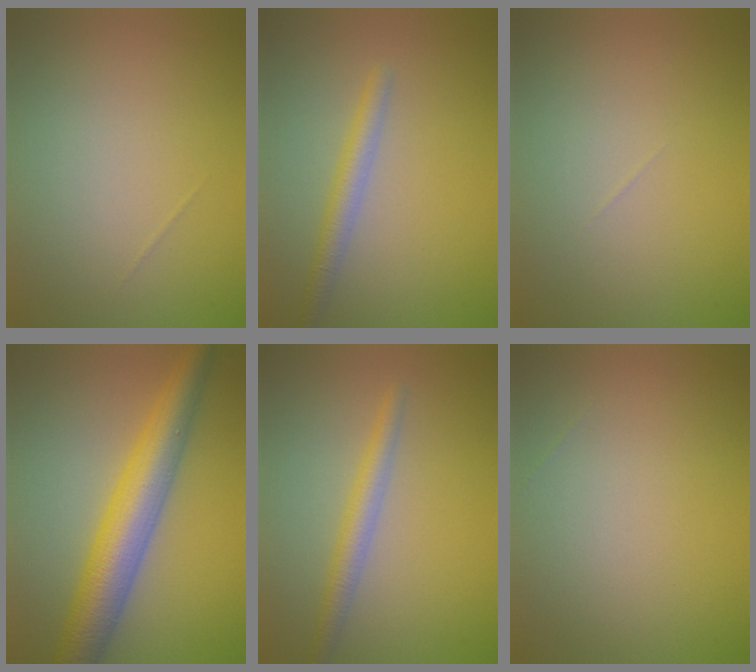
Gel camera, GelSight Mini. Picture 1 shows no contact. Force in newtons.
{"total": 2.4, "press": 2.4, "slide": 0.1}
{"total": 0.0}
{"total": 7.4, "press": 7.4, "slide": 0.1}
{"total": 2.5, "press": 2.5, "slide": 0.0}
{"total": 0.0}